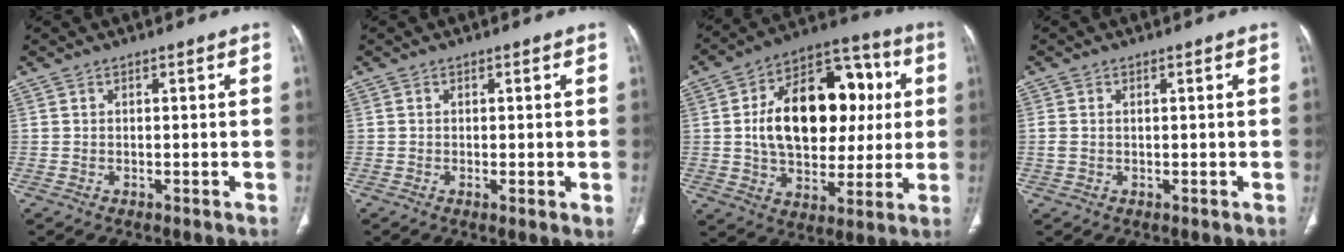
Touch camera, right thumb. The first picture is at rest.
{"total": 2.3, "force": [-0.2, 0.4, 2.2], "torque": [-0.043, -0.010, -0.004]}
{"total": 23.8, "force": [3.2, 15.3, 18.0], "torque": [-0.251, 0.021, 0.054]}
{"total": 2.0, "force": [0.1, 1.3, 1.5], "torque": [-0.051, 0.010, 0.006]}